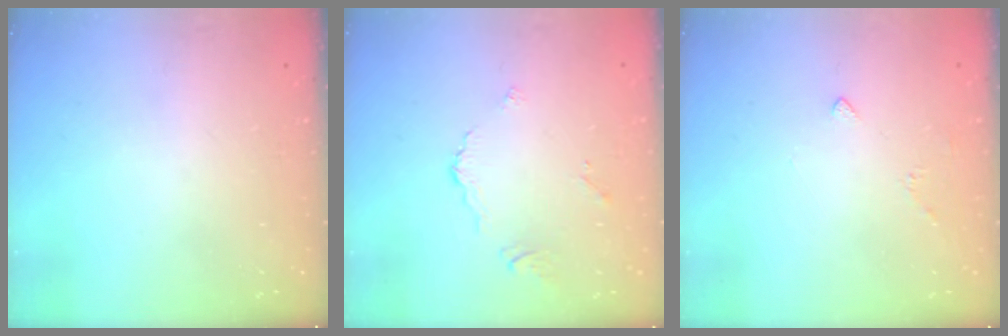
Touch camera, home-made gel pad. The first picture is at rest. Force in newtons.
{"total": 3.4, "press": 3.4, "slide": 0.5}
{"total": 2.0, "press": 2.0, "slide": 0.6}